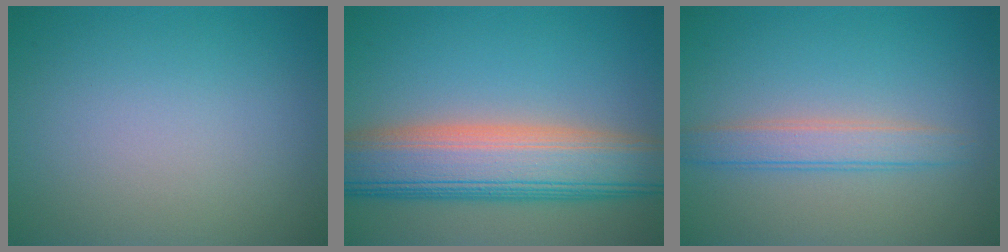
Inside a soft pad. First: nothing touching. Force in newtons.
{"total": 10.0, "press": 10.0, "slide": 0.6}
{"total": 2.7, "press": 2.7, "slide": 0.0}